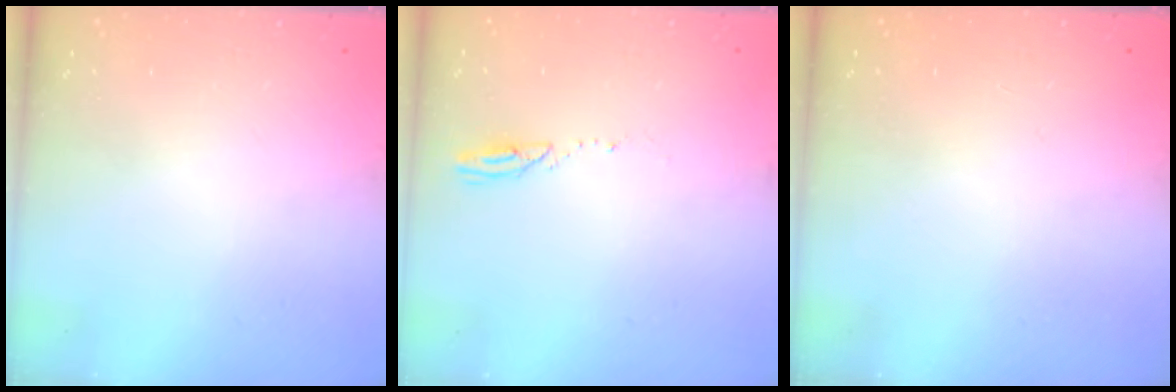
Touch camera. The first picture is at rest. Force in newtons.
{"total": 2.4, "press": 2.4, "slide": 0.3}
{"total": 0.0}